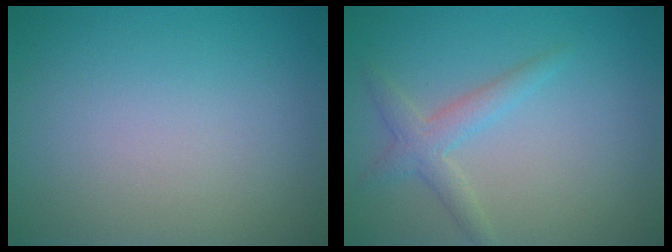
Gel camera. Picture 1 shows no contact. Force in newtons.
{"total": 2.4, "press": 2.4, "slide": 0.2}